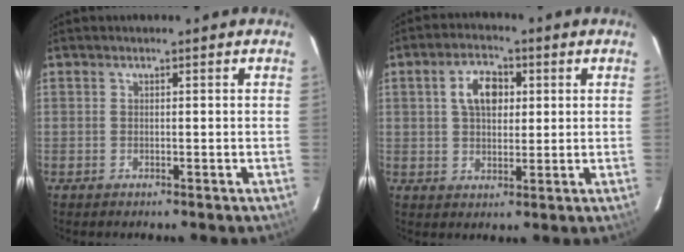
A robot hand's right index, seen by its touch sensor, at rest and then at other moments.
{"total": 6.9, "force": [1.8, 4.3, 5.1], "torque": [-0.089, 0.019, 0.034]}